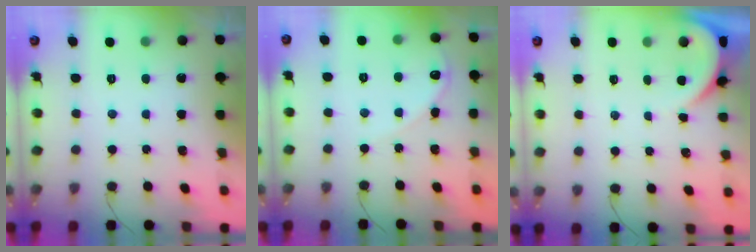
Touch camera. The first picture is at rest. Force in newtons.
{"total": 5.6, "press": 5.6, "slide": 0.8}
{"total": 2.1, "press": 2.1, "slide": 0.2}